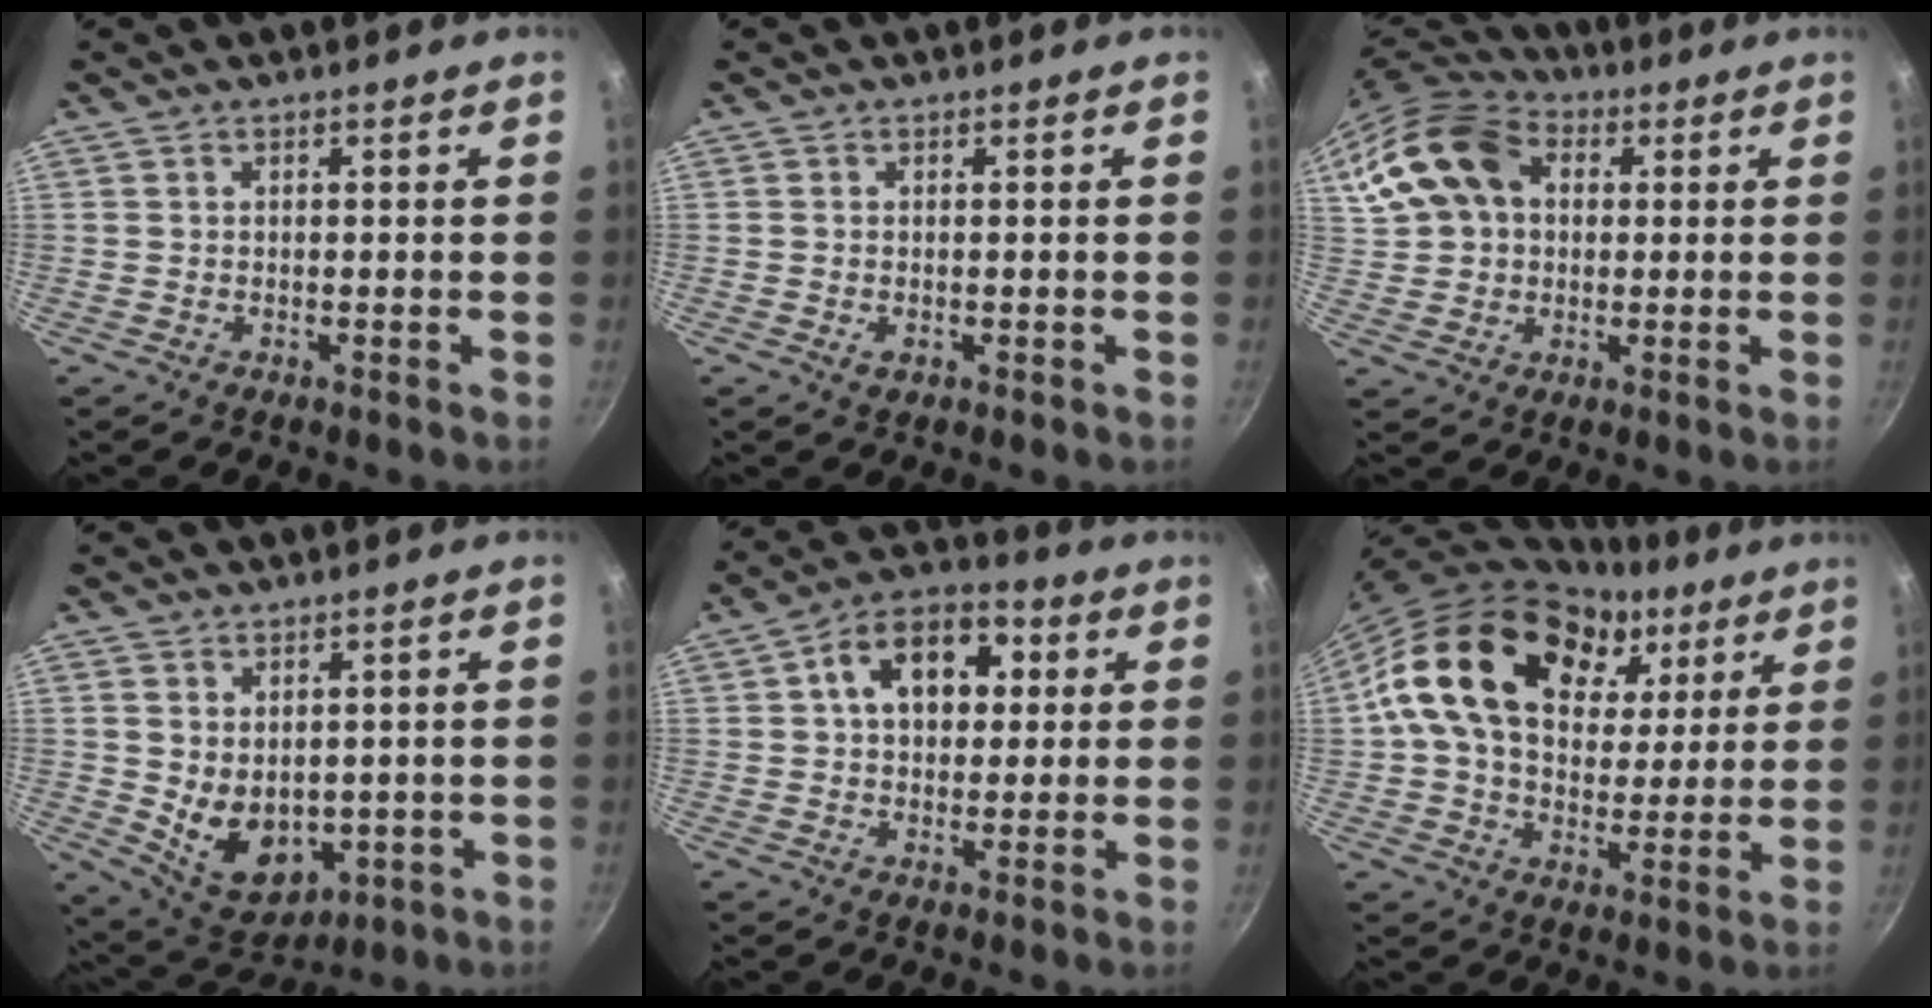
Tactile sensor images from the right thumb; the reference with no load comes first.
{"total": 1.0, "force": [-0.2, 0.7, 0.8], "torque": [-0.014, -0.001, -0.003]}
{"total": 16.0, "force": [4.0, 12.0, 9.8], "torque": [-0.180, 0.025, 0.064]}
{"total": 10.2, "force": [0.1, 7.4, 7.0], "torque": [-0.089, -0.020, 0.032]}
{"total": 13.1, "force": [3.0, 9.1, 9.0], "torque": [-0.100, 0.018, 0.031]}
{"total": 24.1, "force": [9.3, 16.2, 15.1], "torque": [-0.237, -0.006, 0.152]}